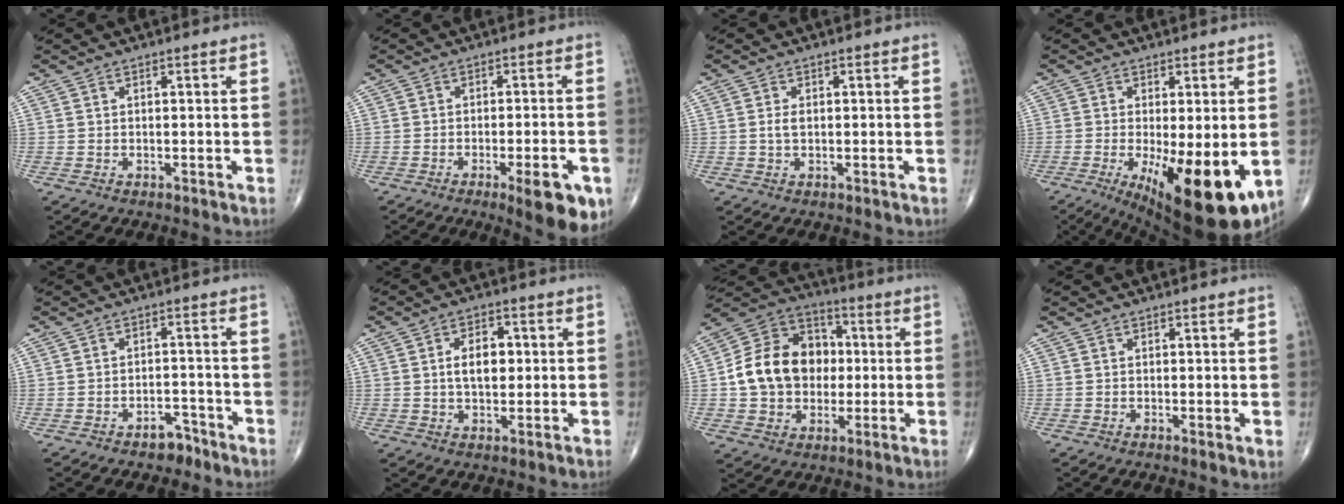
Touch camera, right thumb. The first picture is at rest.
{"total": 9.8, "force": [-4.6, 2.6, 8.3], "torque": [-0.094, 0.004, -0.056]}
{"total": 1.7, "force": [0.1, 1.0, 1.4], "torque": [-0.028, 0.001, 0.001]}
{"total": 17.4, "force": [-4.5, 6.0, 15.7], "torque": [-0.205, -0.032, -0.047]}
{"total": 3.6, "force": [-2.7, 2.0, 1.3], "torque": [-0.008, 0.023, -0.036]}
{"total": 6.7, "force": [0.7, 4.0, 5.3], "torque": [-0.069, 0.005, 0.009]}
{"total": 16.7, "force": [0.1, 13.4, 10.0], "torque": [-0.143, 0.031, -0.001]}
{"total": 1.3, "force": [0.1, 0.4, 1.2], "torque": [-0.021, -0.007, -0.003]}